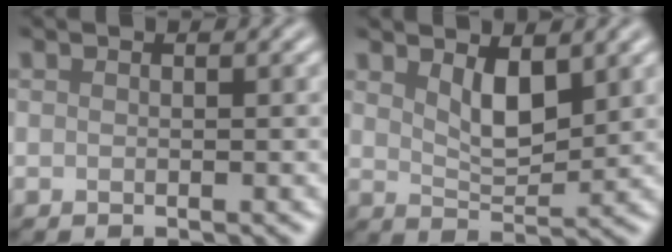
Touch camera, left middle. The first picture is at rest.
{"total": 3.4, "force": [1.7, 1.4, 2.6], "torque": [-0.050, -0.007, 0.035]}